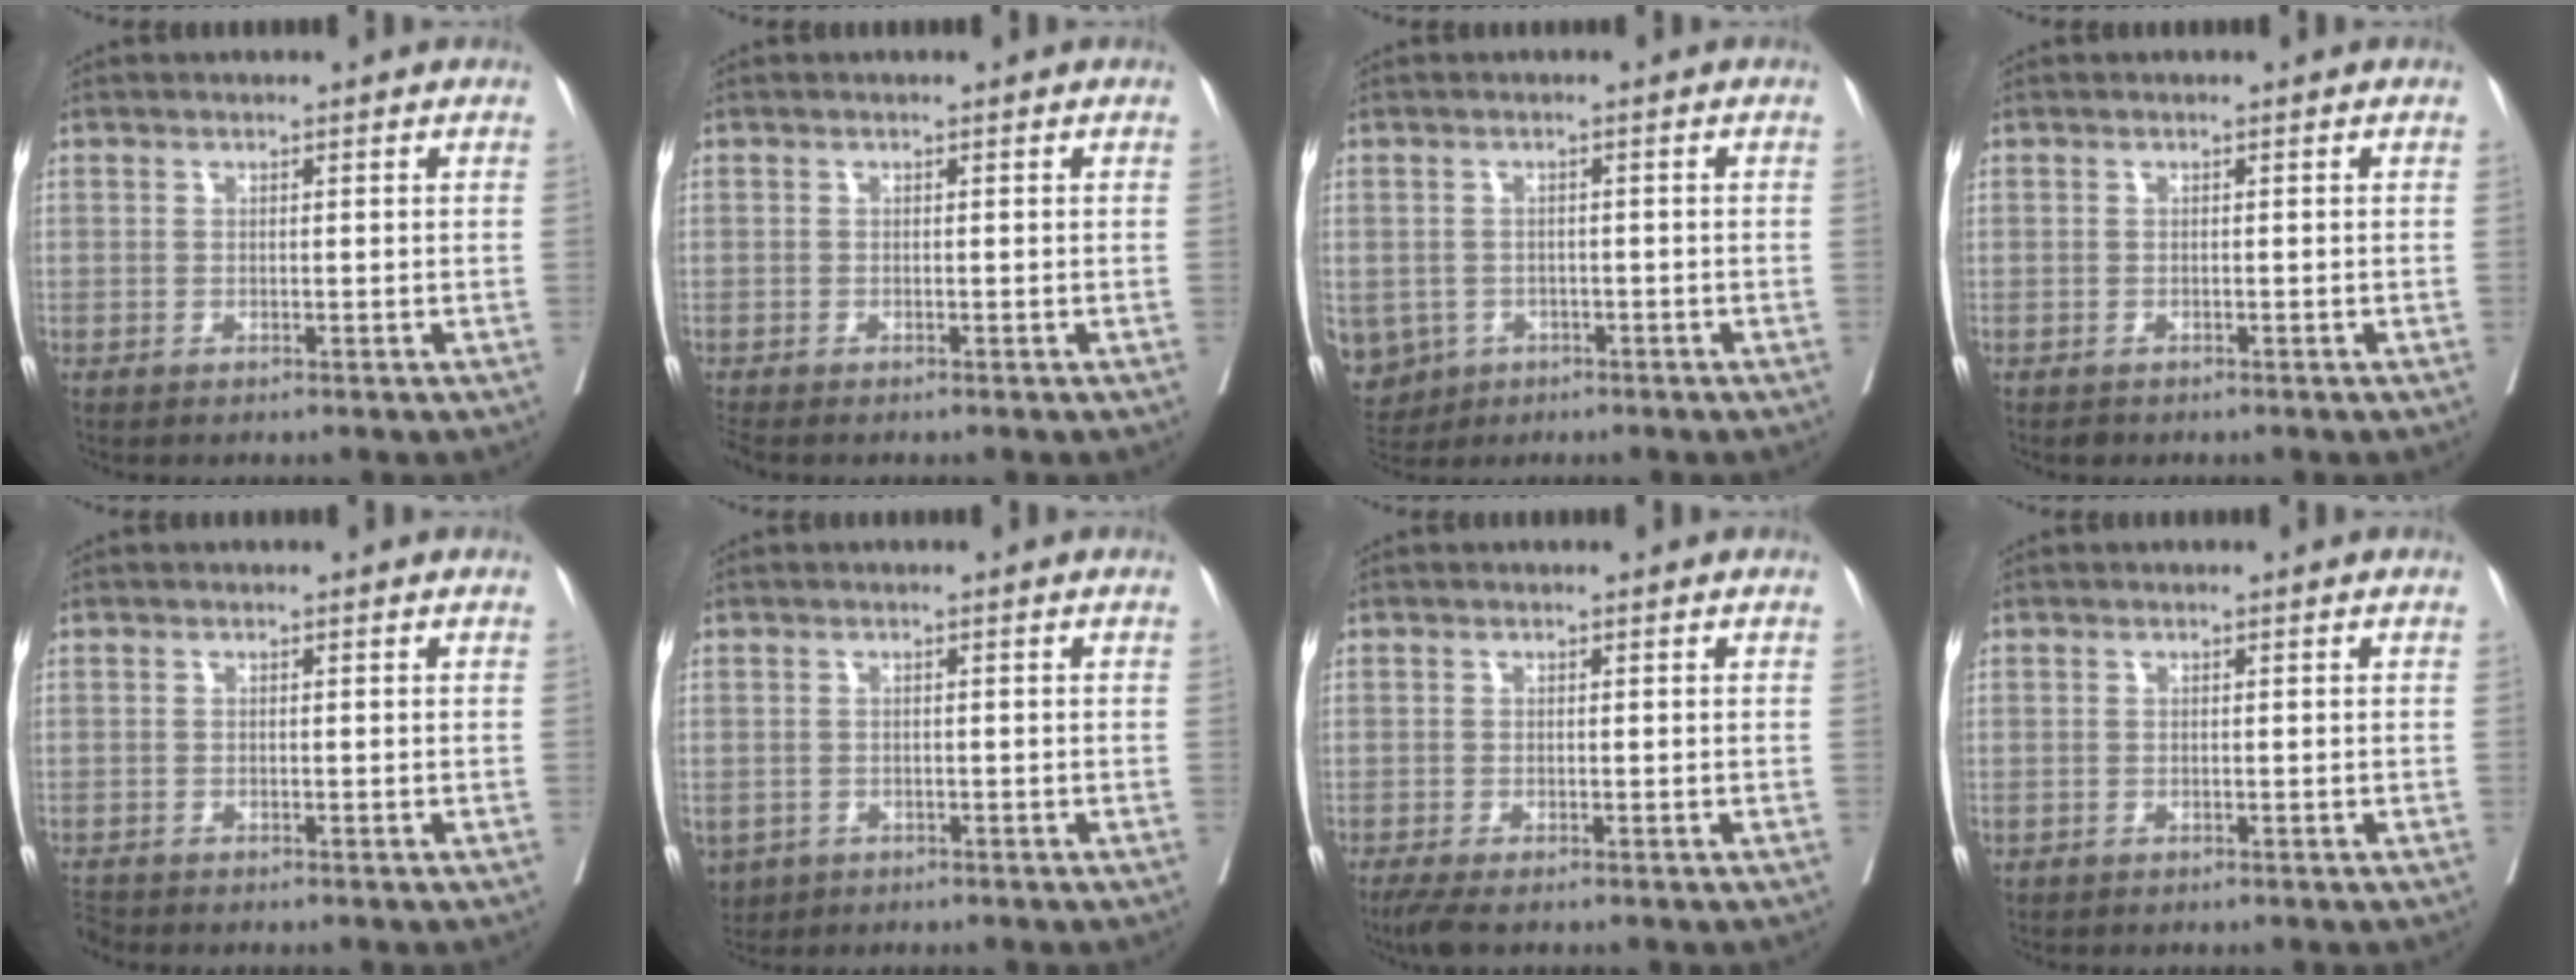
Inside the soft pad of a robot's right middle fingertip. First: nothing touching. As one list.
[{"total": 1.1, "force": [-1.1, 0.0, 0.2], "torque": [-0.007, -0.005, -0.023]}, {"total": 9.6, "force": [-3.7, 8.5, 2.6], "torque": [-0.087, 0.000, -0.047]}, {"total": 0.6, "force": [-0.5, 0.3, 0.1], "torque": [-0.006, 0.000, -0.008]}, {"total": 1.3, "force": [-1.3, 0.1, -0.1], "torque": [0.001, -0.008, -0.023]}, {"total": 5.1, "force": [-2.6, 4.1, 1.6], "torque": [-0.038, -0.003, -0.036]}, {"total": 3.1, "force": [-2.4, 0.6, 1.9], "torque": [-0.037, -0.011, -0.043]}, {"total": 0.0}]